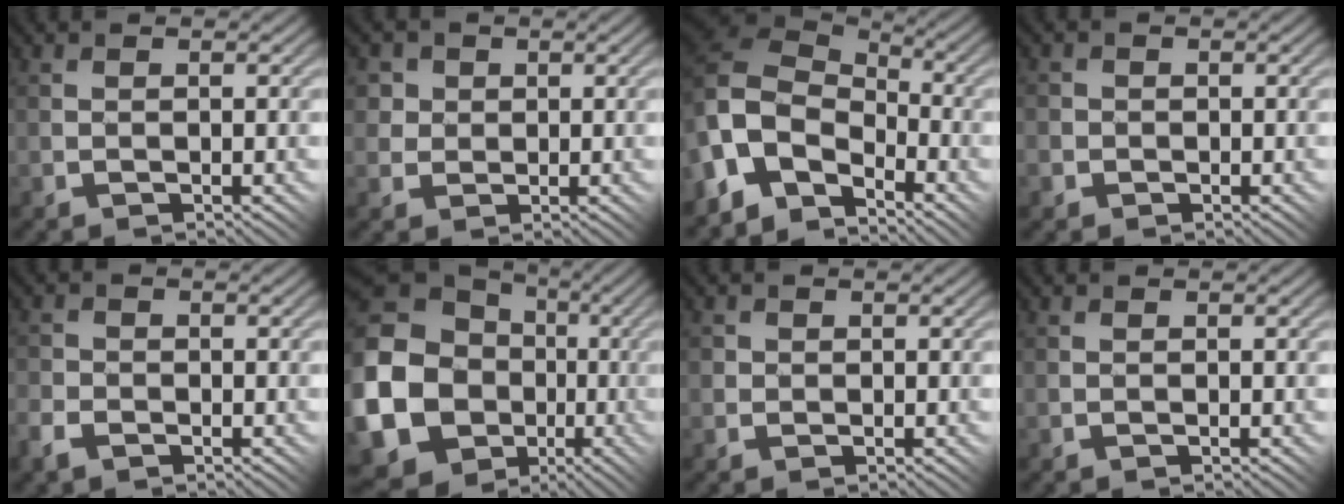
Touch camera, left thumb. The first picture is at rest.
{"total": 4.7, "force": [2.0, 4.1, 1.0], "torque": [-0.036, 0.012, 0.029]}
{"total": 10.2, "force": [-4.6, 7.3, 5.5], "torque": [-0.139, 0.007, -0.103]}
{"total": 3.3, "force": [-0.4, 3.3, 0.1], "torque": [-0.005, 0.016, -0.030]}
{"total": 3.2, "force": [-2.0, 2.2, 1.3], "torque": [-0.039, -0.005, -0.047]}
{"total": 23.7, "force": [-3.7, 21.5, 9.3], "torque": [-0.260, -0.033, -0.091]}
{"total": 1.6, "force": [0.3, 1.6, 0.0], "torque": [-0.001, 0.003, -0.004]}
{"total": 0.0}